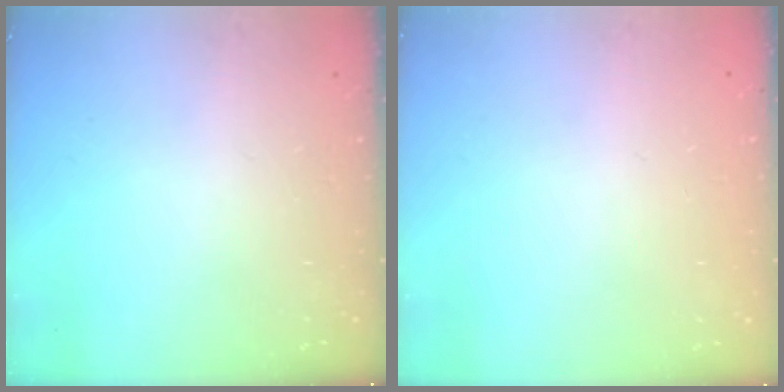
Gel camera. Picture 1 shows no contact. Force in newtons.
{"total": 0.0}